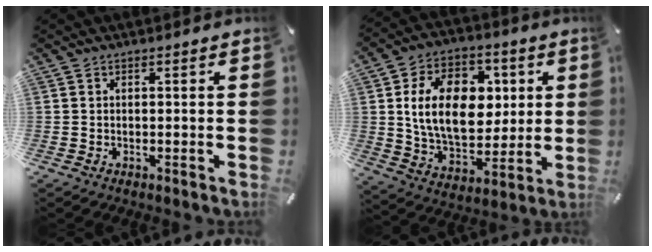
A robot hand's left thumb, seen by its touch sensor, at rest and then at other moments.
{"total": 18.3, "force": [2.7, 12.9, 12.7], "torque": [-0.224, 0.009, 0.048]}